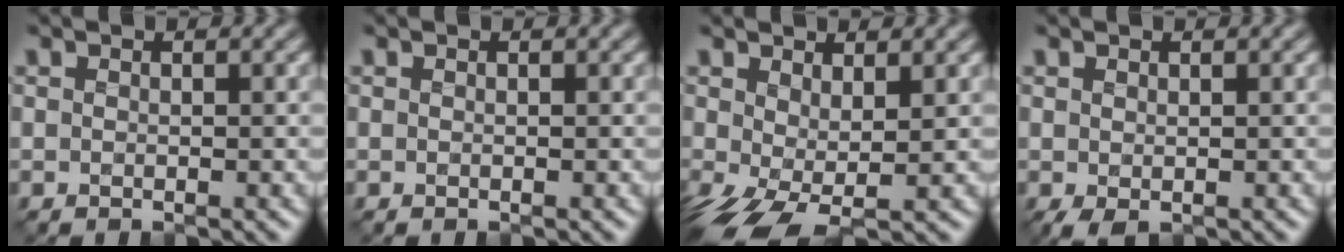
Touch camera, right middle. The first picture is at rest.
{"total": 0.0}
{"total": 3.7, "force": [-1.0, 1.2, 3.4], "torque": [-0.083, -0.015, -0.015]}
{"total": 0.7, "force": [-0.3, 0.0, 0.7], "torque": [-0.022, -0.004, 0.002]}